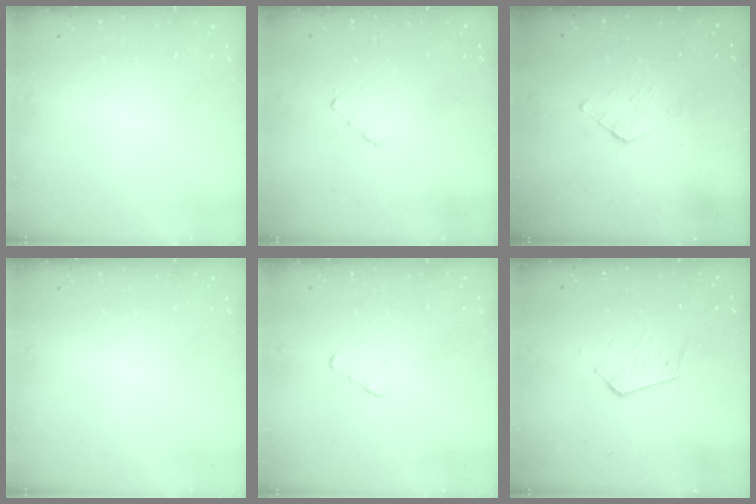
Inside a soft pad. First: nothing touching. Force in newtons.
{"total": 2.9, "press": 2.9, "slide": 0.2}
{"total": 3.6, "press": 3.6, "slide": 0.3}
{"total": 0.0}
{"total": 2.5, "press": 2.5, "slide": 0.3}
{"total": 4.9, "press": 4.8, "slide": 0.4}